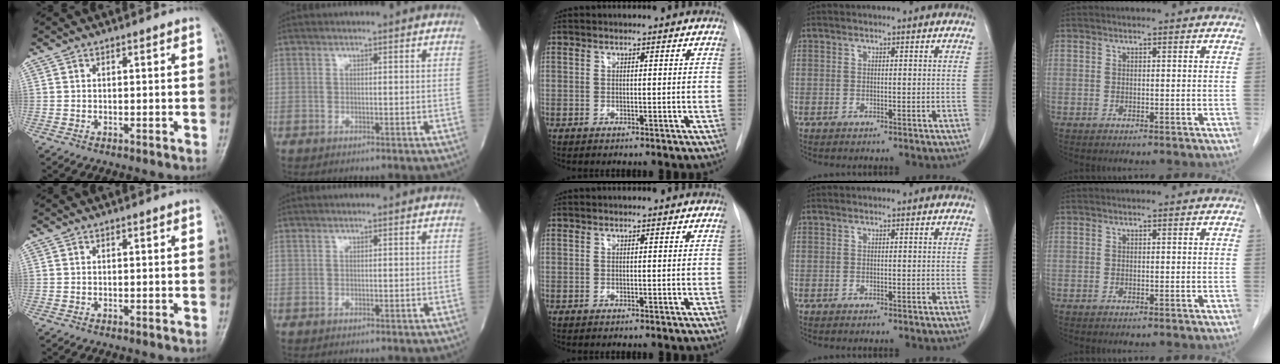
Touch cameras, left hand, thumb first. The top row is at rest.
{}